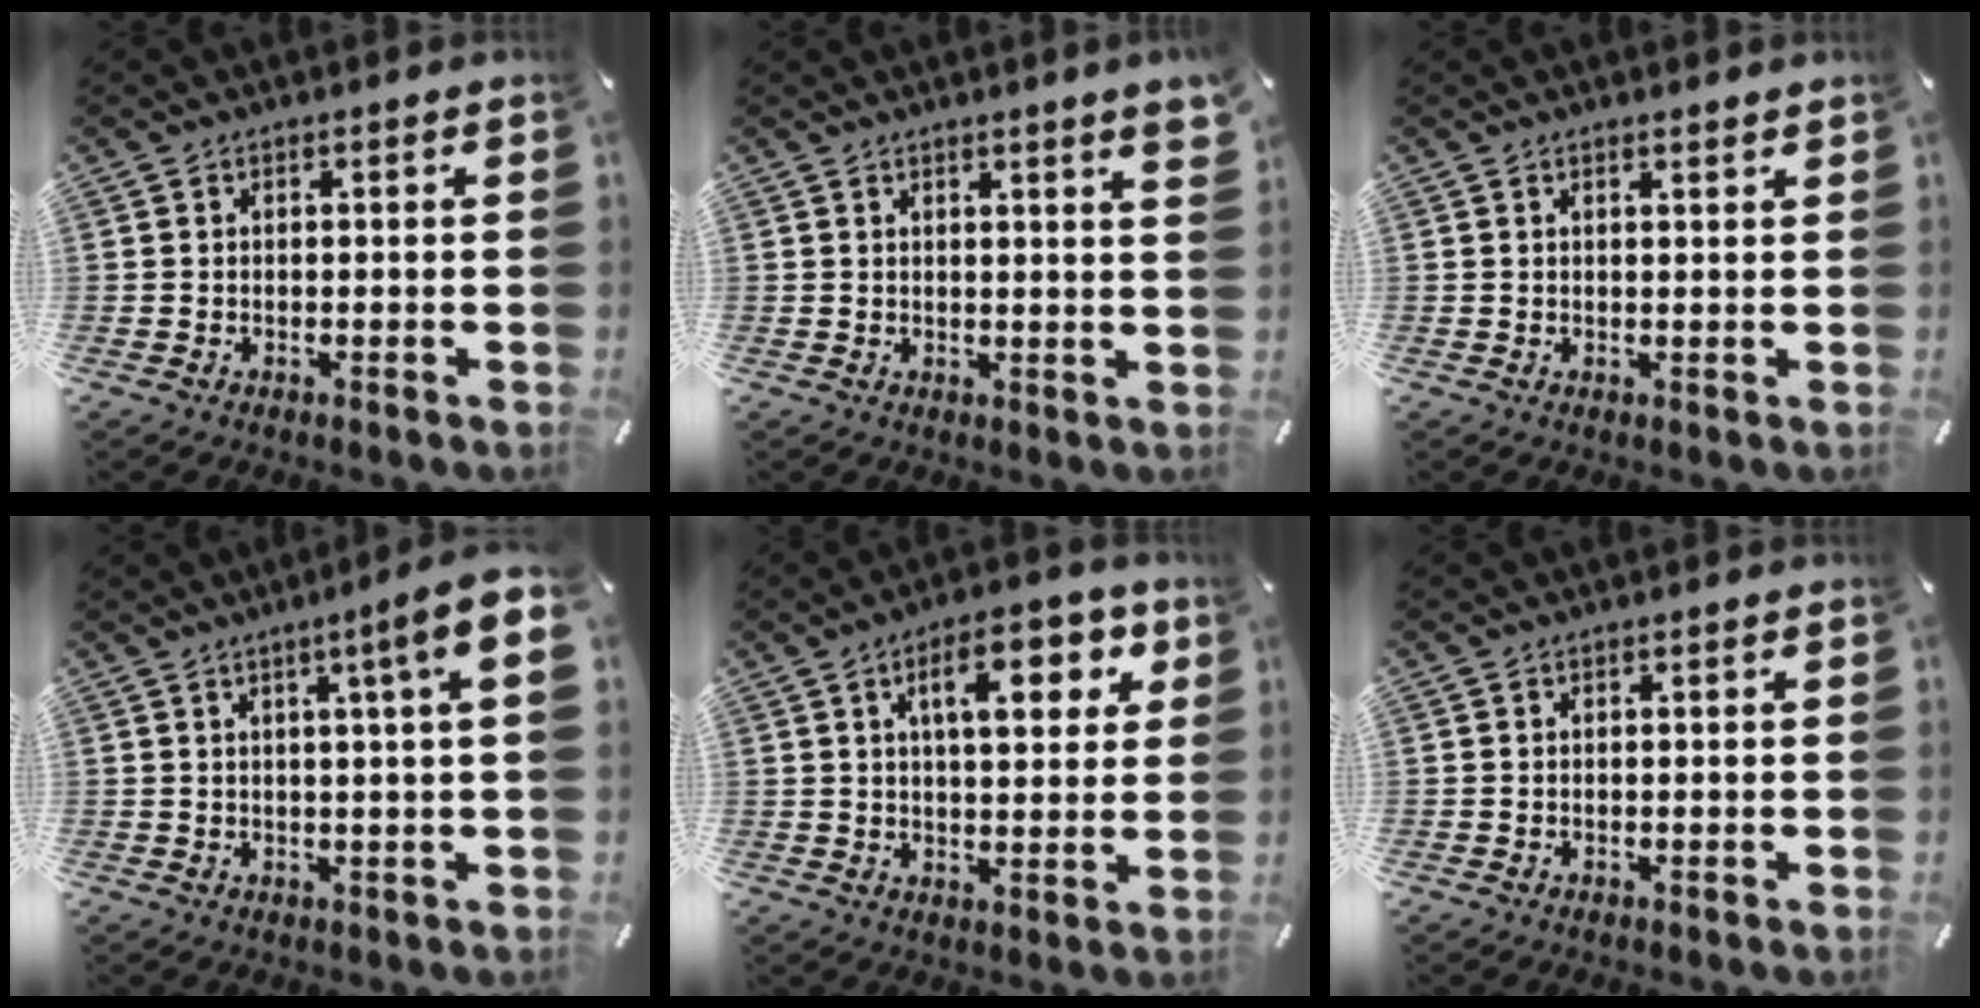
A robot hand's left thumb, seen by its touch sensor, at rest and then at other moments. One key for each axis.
{"total": 3.5, "fx": 2.1, "fy": -0.1, "fz": 2.9, "tx": -0.049, "ty": -0.010, "tz": 0.034}
{"total": 1.0, "fx": 1.0, "fy": -0.1, "fz": 0.3, "tx": -0.007, "ty": -0.003, "tz": 0.019}
{"total": 9.1, "fx": 3.4, "fy": 0.4, "fz": 8.4, "tx": -0.134, "ty": -0.012, "tz": 0.052}
{"total": 12.3, "fx": 5.2, "fy": 5.2, "fz": 9.9, "tx": -0.143, "ty": -0.006, "tz": 0.082}
{"total": 0.0}